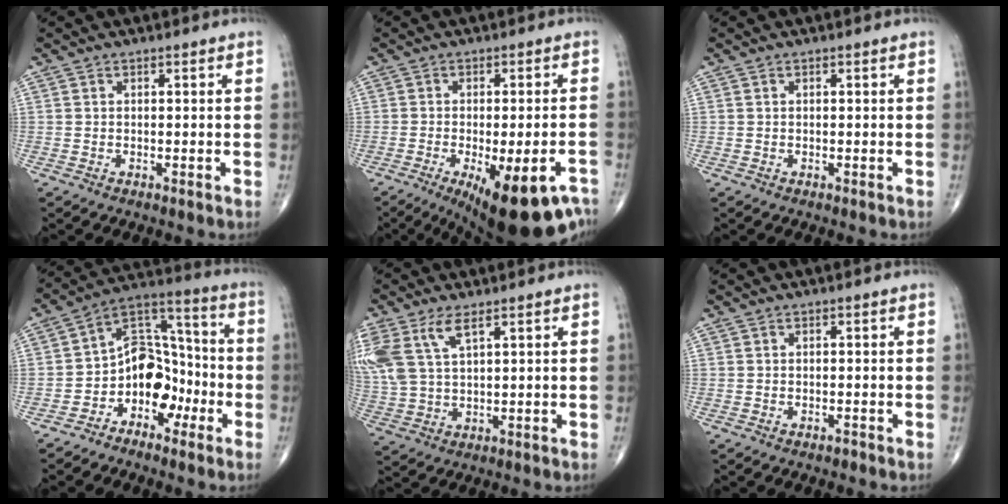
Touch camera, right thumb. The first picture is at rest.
{"total": 17.3, "force": [-10.1, 5.7, 12.8], "torque": [-0.132, 0.019, -0.131]}
{"total": 0.0}
{"total": 12.1, "force": [-4.6, 8.5, 7.3], "torque": [-0.074, 0.069, -0.090]}
{"total": 11.5, "force": [5.4, 5.2, 8.7], "torque": [-0.217, -0.004, 0.116]}
{"total": 0.6, "force": [-0.4, 0.3, 0.2], "torque": [-0.003, 0.000, -0.009]}